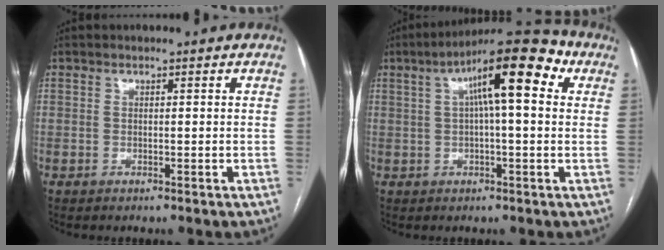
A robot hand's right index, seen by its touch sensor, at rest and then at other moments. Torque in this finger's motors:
{"motor_torque": [1.88, 0.26, 0.94, 0.20]}